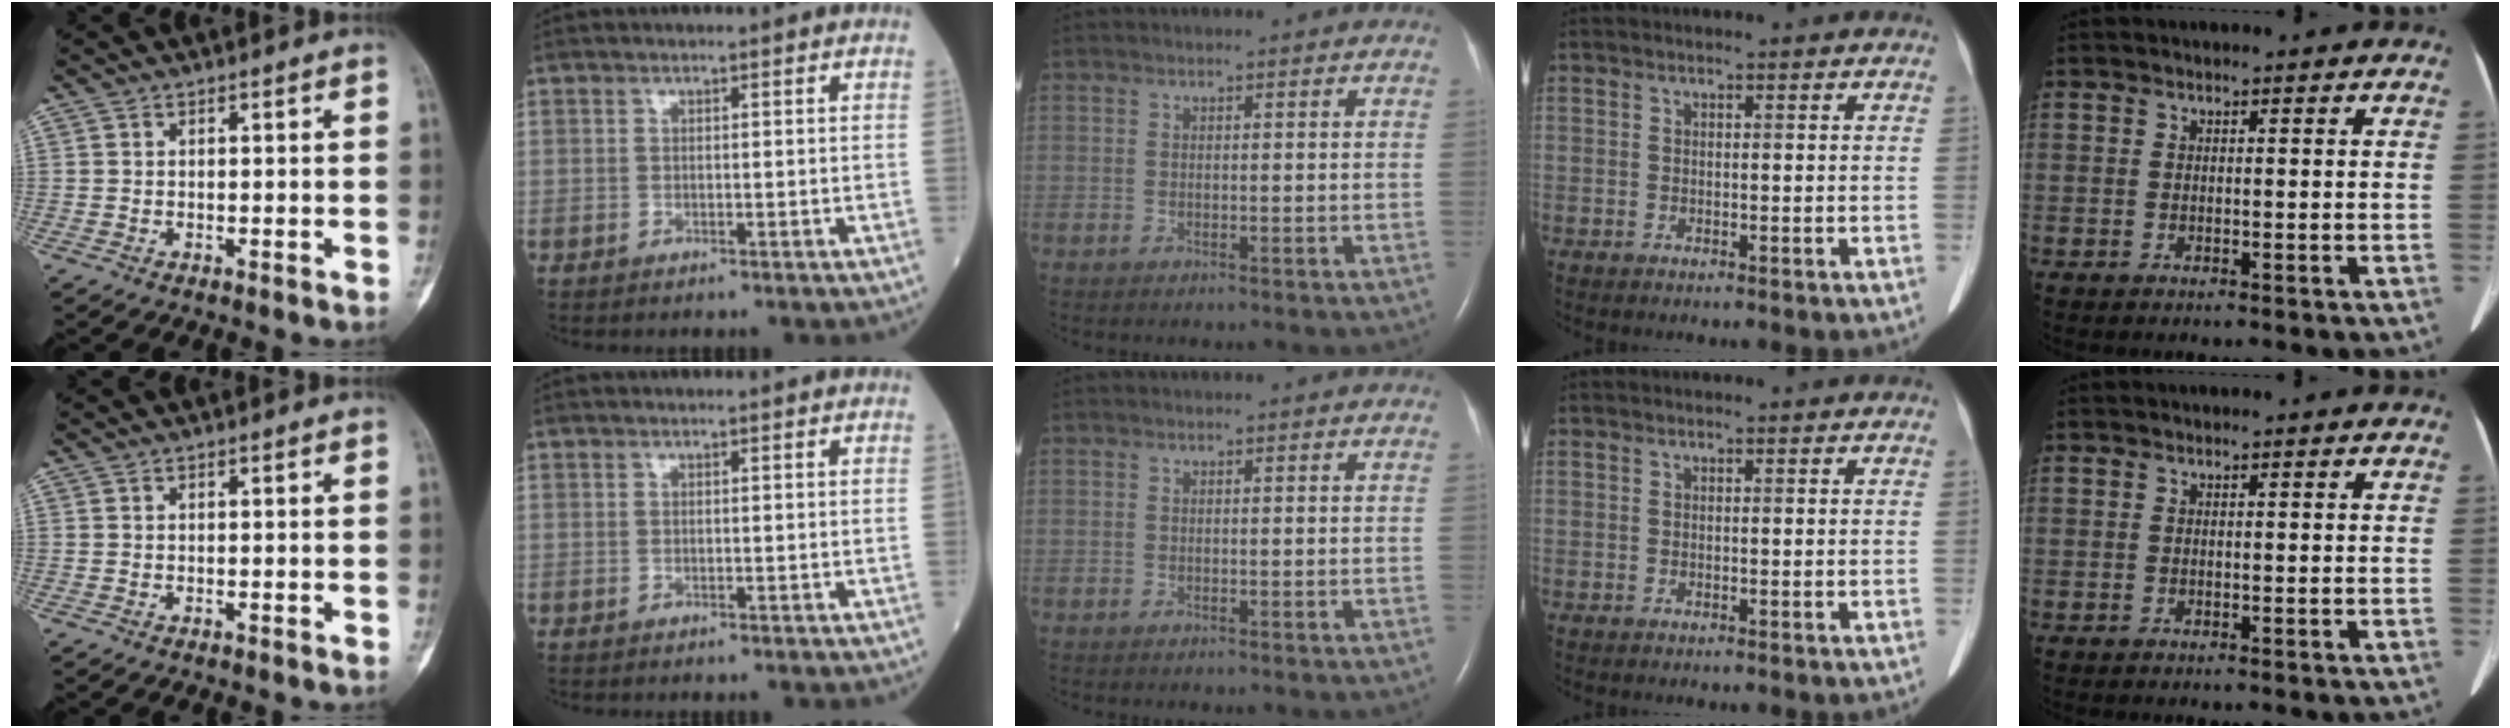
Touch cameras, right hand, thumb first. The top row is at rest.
{}